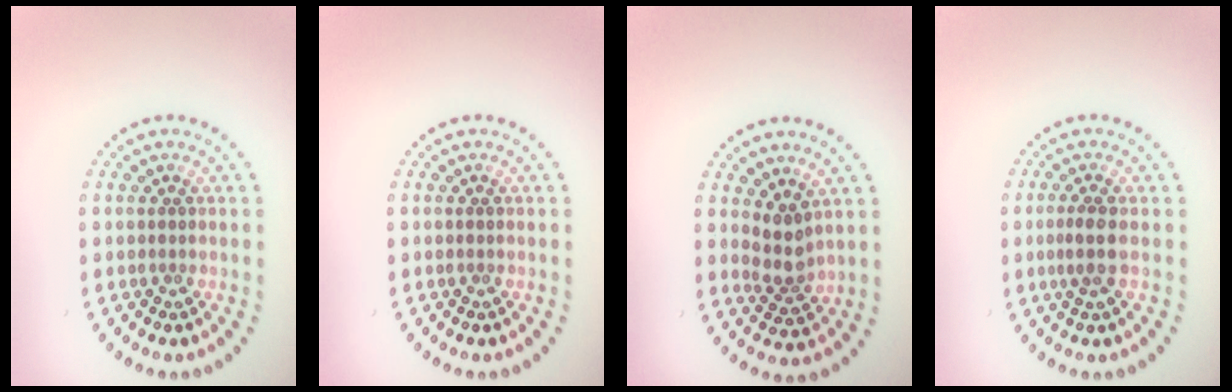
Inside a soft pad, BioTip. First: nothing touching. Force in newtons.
{"total": 0.0}
{"total": 2.5, "press": 2.0, "slide": 1.4}
{"total": 1.7, "press": 1.6, "slide": 0.7}